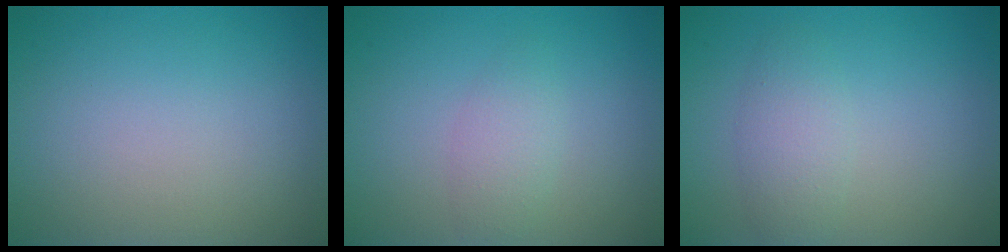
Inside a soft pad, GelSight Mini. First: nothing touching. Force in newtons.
{"total": 1.8, "press": 1.8, "slide": 0.1}
{"total": 2.4, "press": 2.4, "slide": 0.0}